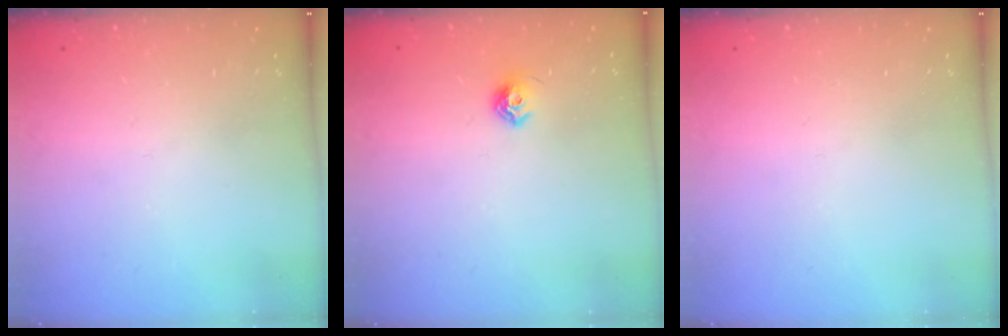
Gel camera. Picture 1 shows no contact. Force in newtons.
{"total": 6.8, "press": 6.7, "slide": 1.1}
{"total": 0.0}